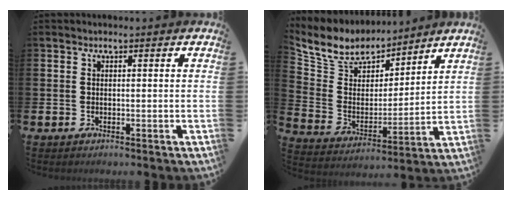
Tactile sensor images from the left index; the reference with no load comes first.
{"total": 9.1, "force": [8.3, 3.3, 1.4], "torque": [-0.082, -0.054, 0.154]}